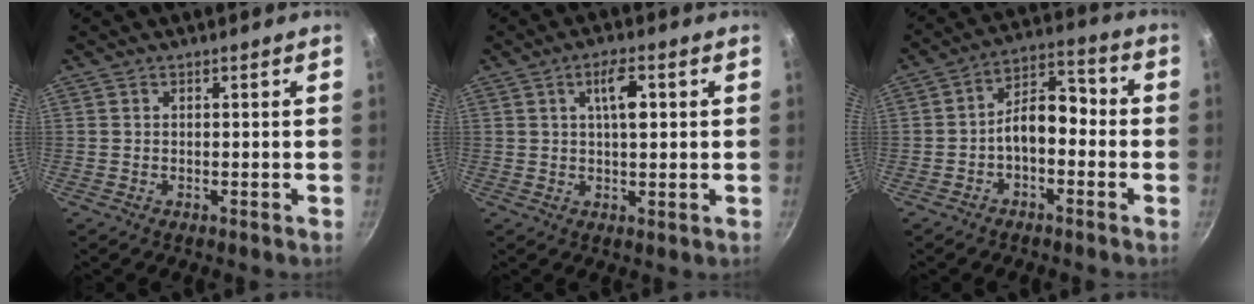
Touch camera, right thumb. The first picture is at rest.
{"total": 6.0, "force": [1.6, 2.1, 5.4], "torque": [-0.080, -0.001, 0.024]}
{"total": 8.7, "force": [-2.2, 5.2, 6.6], "torque": [-0.079, 0.048, -0.047]}